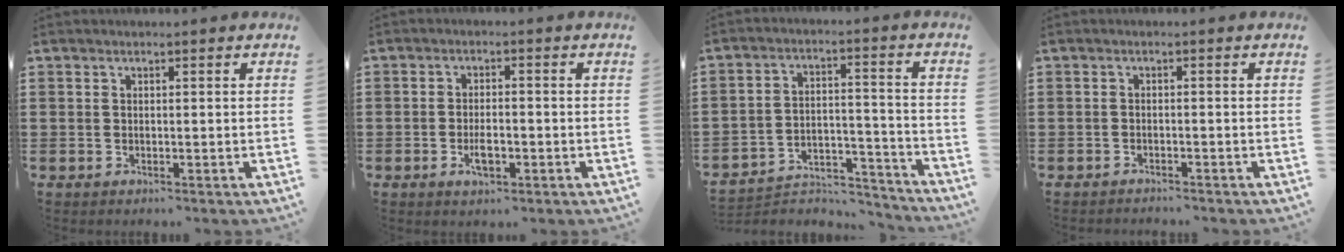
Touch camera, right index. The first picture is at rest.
{"total": 3.2, "force": [-1.0, 1.3, 2.7], "torque": [-0.045, 0.005, -0.017]}
{"total": 4.9, "force": [-4.6, 1.1, 1.0], "torque": [-0.020, 0.007, -0.094]}
{"total": 1.3, "force": [-1.3, 0.0, -0.2], "torque": [0.000, 0.002, -0.028]}